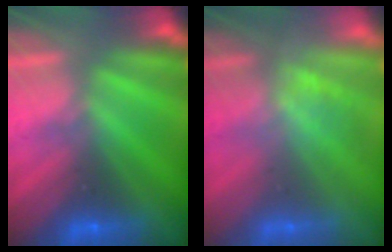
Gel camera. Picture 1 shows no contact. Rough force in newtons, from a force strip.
{"total": 1.6}